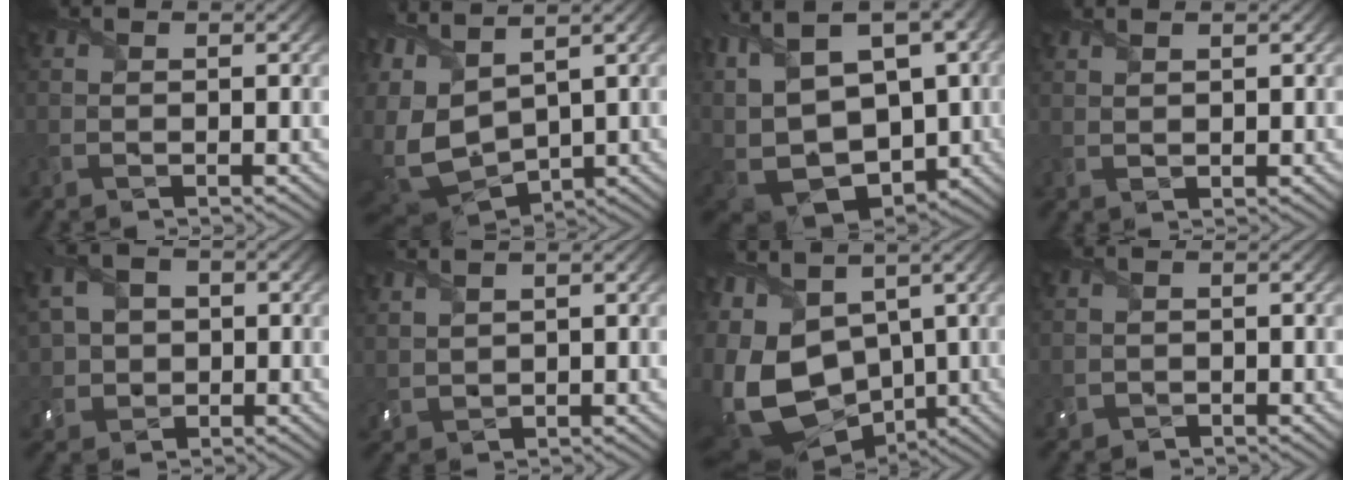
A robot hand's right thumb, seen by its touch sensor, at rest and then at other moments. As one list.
[{"total": 11.5, "force": [-0.4, 6.2, 9.7], "torque": [-0.266, -0.006, 0.018]}, {"total": 17.8, "force": [0.3, 11.0, 14.0], "torque": [-0.288, -0.007, 0.048]}, {"total": 1.4, "force": [1.0, 0.4, 0.9], "torque": [-0.014, -0.003, 0.027]}, {"total": 6.7, "force": [0.4, 5.7, 3.6], "torque": [-0.109, 0.008, 0.004]}, {"total": 2.4, "force": [1.7, 1.0, 1.4], "torque": [-0.042, 0.005, 0.041]}, {"total": 16.9, "force": [-2.6, 11.2, 12.3], "torque": [-0.307, -0.040, -0.010]}, {"total": 1.2, "force": [-0.6, 1.0, -0.1], "torque": [-0.002, -0.006, -0.014]}]